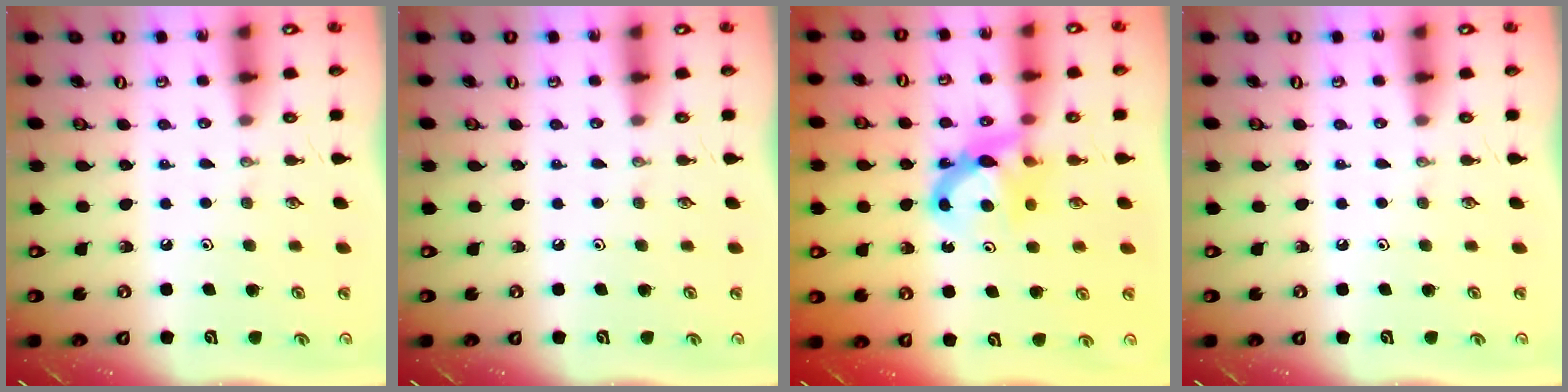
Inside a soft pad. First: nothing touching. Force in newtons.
{"total": 0.0}
{"total": 7.7, "press": 7.7, "slide": 0.4}
{"total": 0.0}